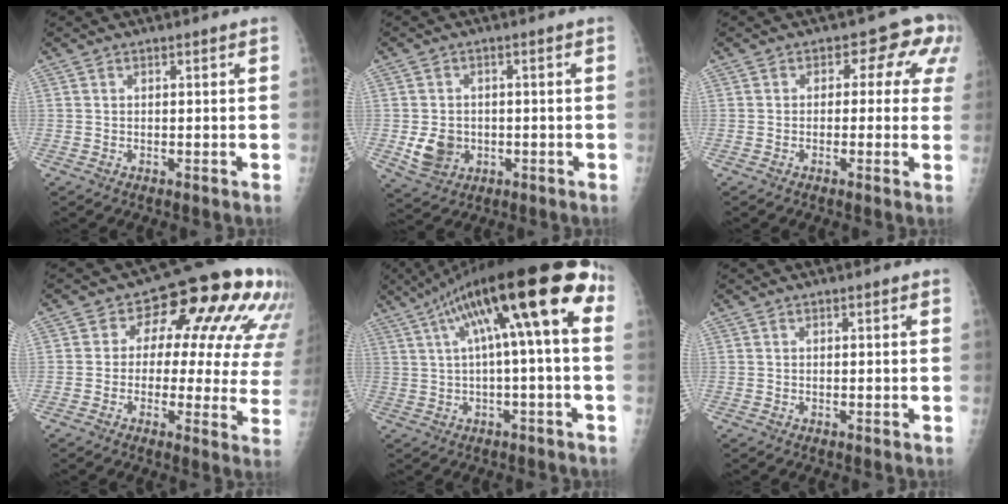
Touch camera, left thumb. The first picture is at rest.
{"total": 6.2, "force": [-1.2, 5.2, 3.1], "torque": [-0.038, 0.003, -0.009]}
{"total": 7.3, "force": [1.7, 5.1, 4.9], "torque": [0.001, 0.015, 0.003]}
{"total": 18.8, "force": [6.2, 9.9, 14.7], "torque": [-0.135, 0.010, 0.062]}
{"total": 18.6, "force": [4.5, 4.0, 17.6], "torque": [-0.282, 0.053, 0.066]}
{"total": 0.5, "force": [0.2, 0.2, 0.5], "torque": [-0.006, 0.001, 0.003]}